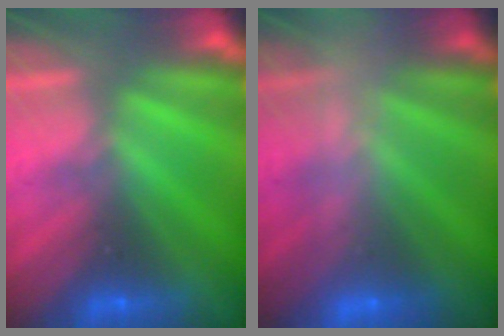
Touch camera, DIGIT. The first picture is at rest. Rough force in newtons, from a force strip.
{"total": 2.5}